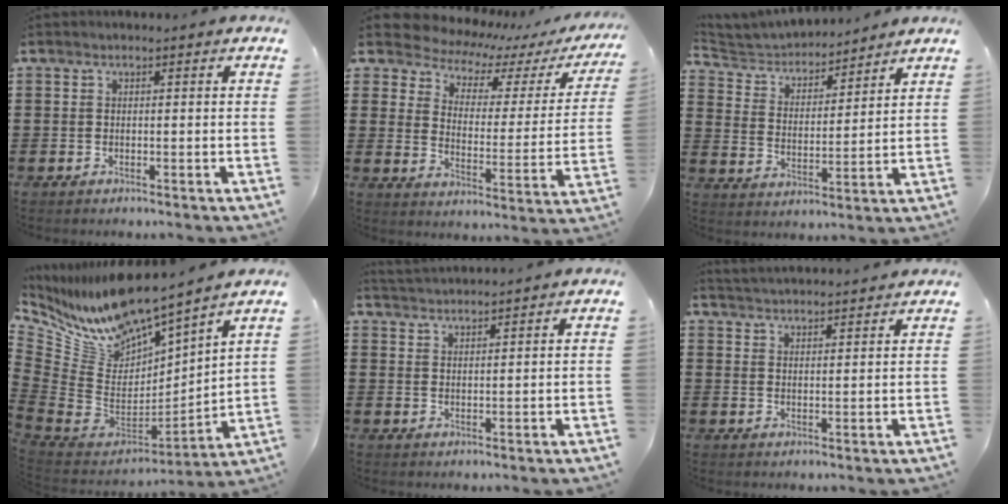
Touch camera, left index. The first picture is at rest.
{"total": 5.8, "force": [5.4, 1.6, 1.2], "torque": [-0.057, -0.041, 0.091]}
{"total": 4.4, "force": [4.3, 0.8, 0.1], "torque": [-0.028, -0.027, 0.071]}
{"total": 10.0, "force": [9.4, 2.6, 2.1], "torque": [-0.108, -0.094, 0.163]}
{"total": 2.2, "force": [2.2, -0.3, -0.3], "torque": [-0.001, -0.003, 0.042]}
{"total": 2.7, "force": [2.7, -0.3, -0.3], "torque": [-0.003, -0.009, 0.050]}